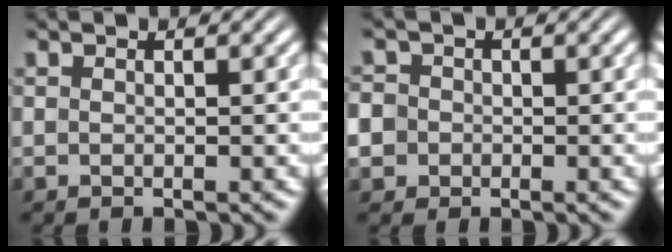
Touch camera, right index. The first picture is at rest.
{"total": 4.0, "force": [-0.9, 3.8, 1.1], "torque": [-0.042, -0.020, -0.015]}